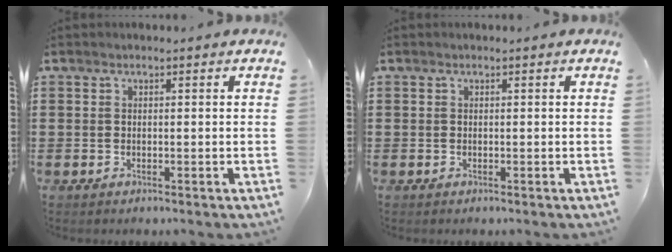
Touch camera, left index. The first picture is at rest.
{"total": 0.0}